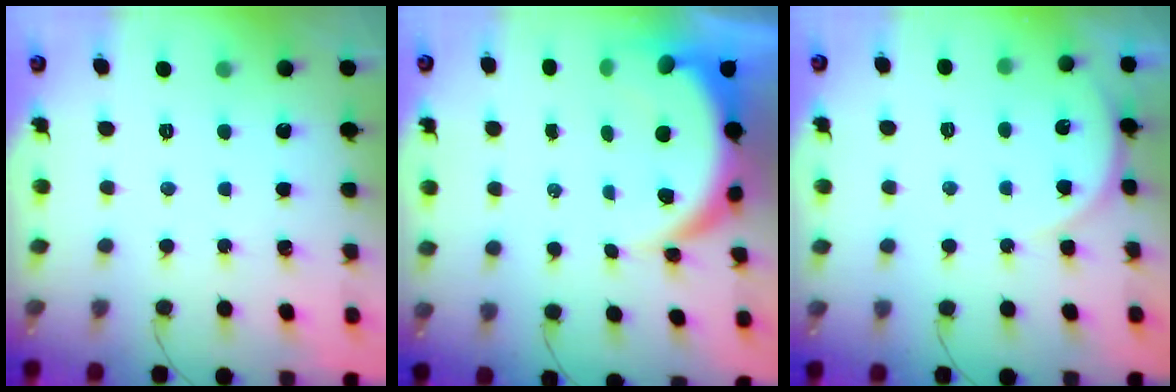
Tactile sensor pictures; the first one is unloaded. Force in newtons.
{"total": 10.4, "press": 10.3, "slide": 1.3}
{"total": 5.5, "press": 5.5, "slide": 0.3}